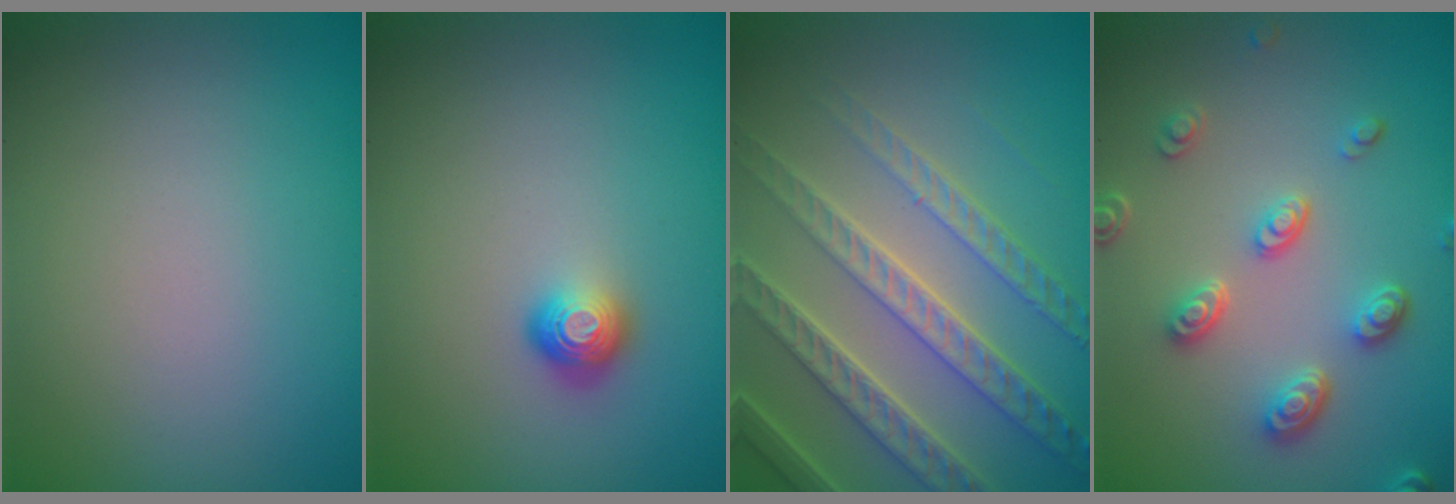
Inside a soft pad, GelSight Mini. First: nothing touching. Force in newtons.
{"total": 1.7, "press": 1.3, "slide": 1.2}
{"total": 6.1, "press": 5.0, "slide": 3.5}
{"total": 3.8, "press": 3.2, "slide": 2.0}